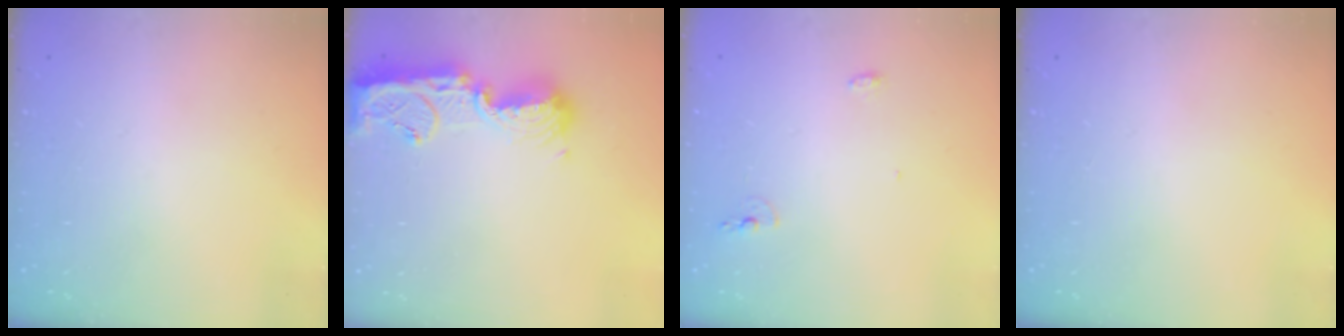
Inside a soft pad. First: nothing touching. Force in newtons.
{"total": 14.6, "press": 14.5, "slide": 1.4}
{"total": 4.3, "press": 4.2, "slide": 0.9}
{"total": 0.0}